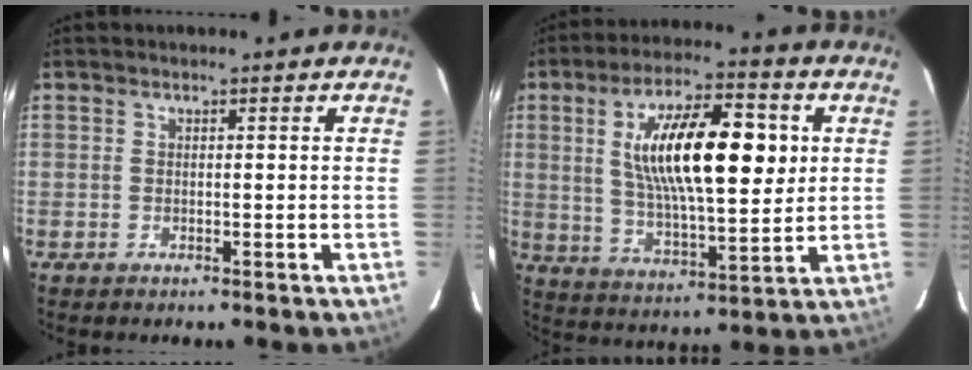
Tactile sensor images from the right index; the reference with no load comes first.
{"total": 19.1, "force": [4.1, 6.5, 17.5], "torque": [-0.302, 0.018, 0.075]}